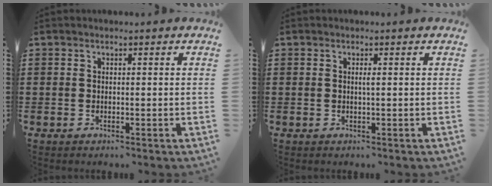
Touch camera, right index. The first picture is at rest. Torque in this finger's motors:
{"motor_torque": [0.28, -0.21, 0.00, 0.02]}